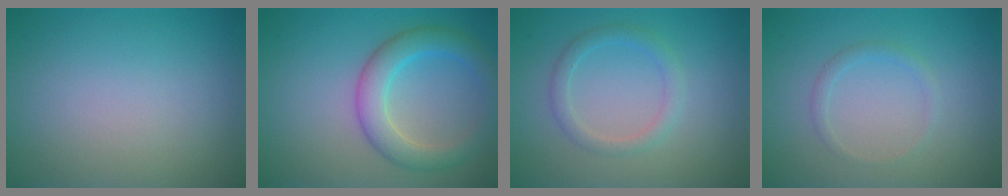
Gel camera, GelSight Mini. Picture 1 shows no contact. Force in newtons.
{"total": 4.4, "press": 4.4, "slide": 0.0}
{"total": 1.9, "press": 1.9, "slide": 0.1}
{"total": 1.1, "press": 1.1, "slide": 0.1}